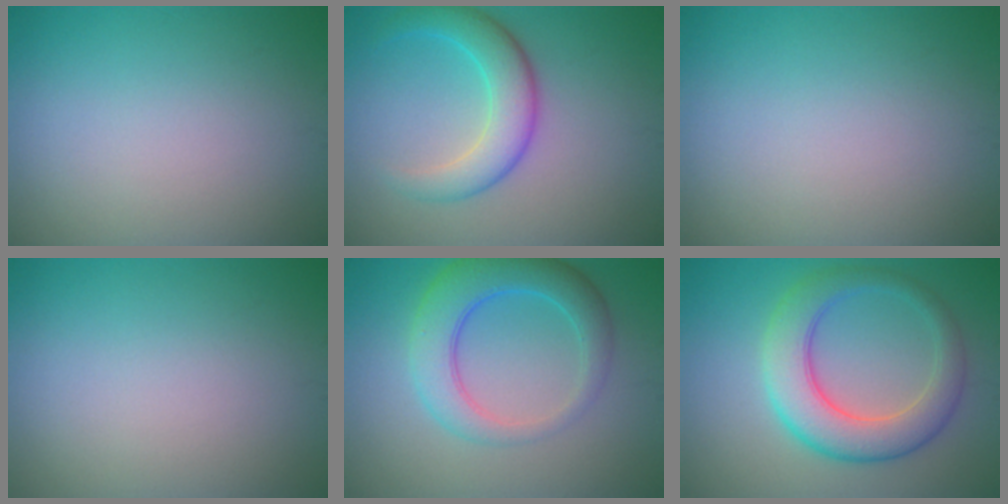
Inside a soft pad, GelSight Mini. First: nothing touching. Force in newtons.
{"total": 4.8, "press": 4.8, "slide": 0.3}
{"total": 0.0}
{"total": 0.0}
{"total": 5.6, "press": 5.6, "slide": 0.2}
{"total": 6.4, "press": 6.4, "slide": 0.1}